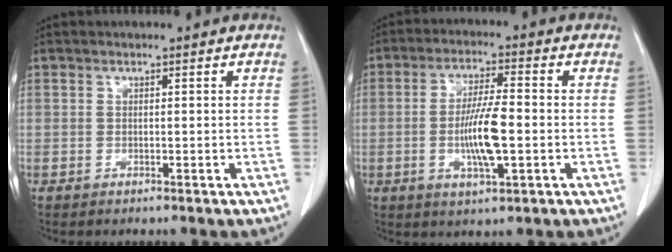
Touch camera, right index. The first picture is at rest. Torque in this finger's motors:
{"motor_torque": [0.58, 0.40, 0.20, 0.07]}